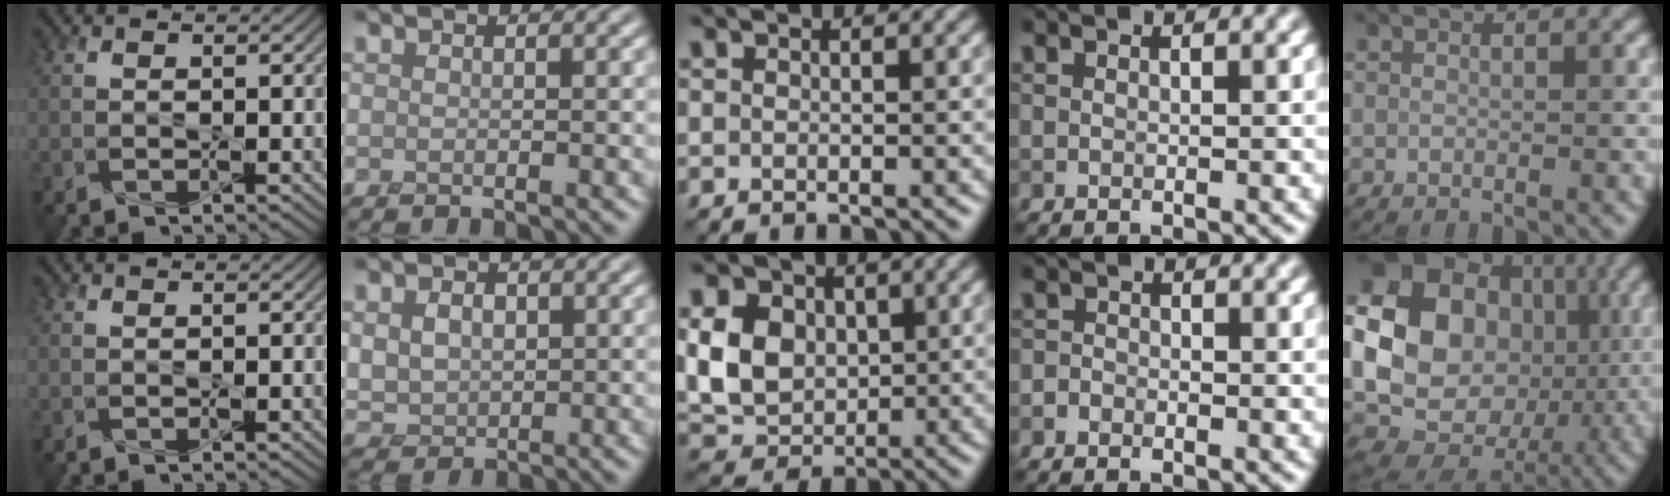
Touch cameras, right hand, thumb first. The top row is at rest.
{"index": {"total": 5.6, "force": [0.3, 4.5, 3.4], "torque": [-0.071, 0.011, 0.002]}, "middle": {"total": 7.2, "force": [1.0, 5.7, 4.3], "torque": [-0.095, 0.002, 0.013]}, "ring": {"total": 1.0, "force": [-0.6, 0.7, 0.3], "torque": [0.002, -0.001, -0.018]}, "little": {"total": 20.3, "force": [0.7, 17.7, 9.8], "torque": [-0.194, 0.006, -0.014]}}